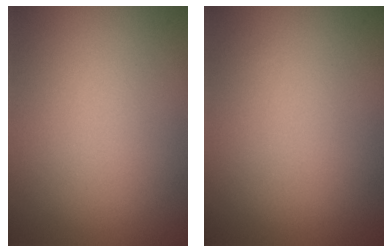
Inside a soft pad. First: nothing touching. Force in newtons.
{"total": 0.0}